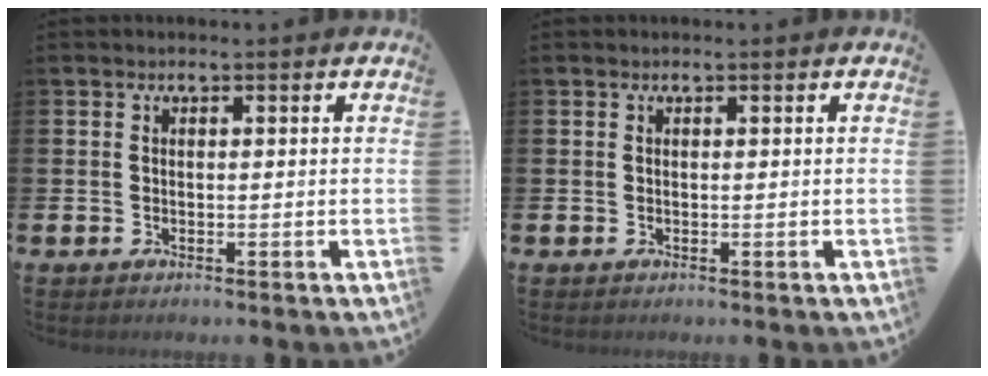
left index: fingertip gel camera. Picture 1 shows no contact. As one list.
[{"total": 0.0}]